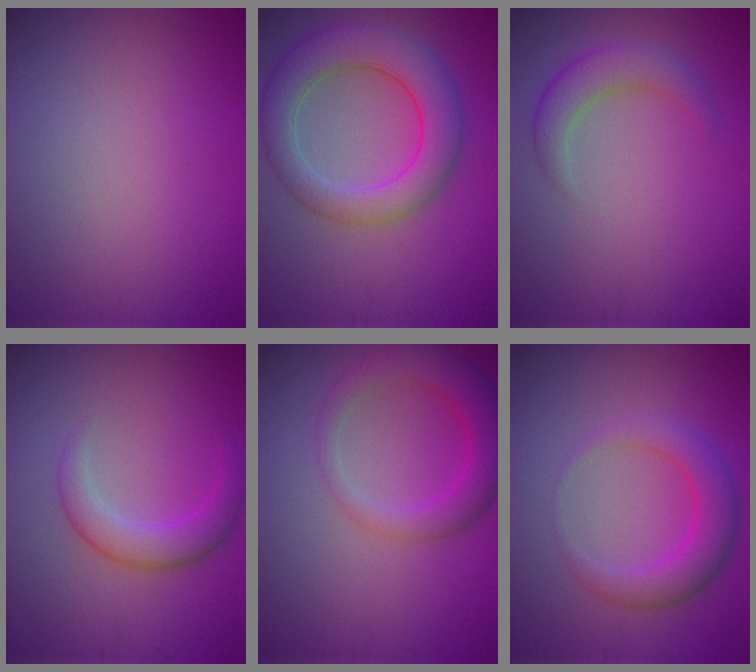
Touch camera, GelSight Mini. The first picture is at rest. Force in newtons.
{"total": 6.7, "press": 6.7, "slide": 0.2}
{"total": 3.0, "press": 3.0, "slide": 0.1}
{"total": 3.2, "press": 3.2, "slide": 0.1}
{"total": 4.5, "press": 4.5, "slide": 0.3}
{"total": 4.0, "press": 4.0, "slide": 0.2}